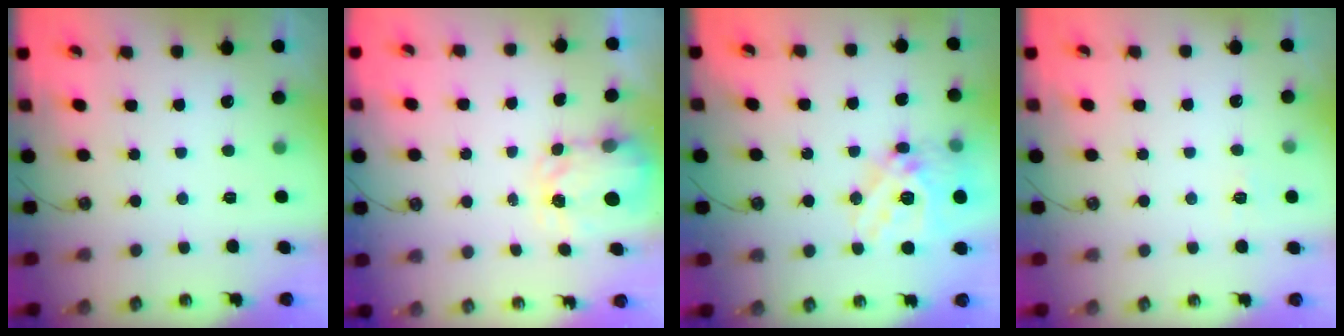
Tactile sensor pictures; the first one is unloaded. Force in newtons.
{"total": 3.8, "press": 3.7, "slide": 0.5}
{"total": 20.5, "press": 20.4, "slide": 2.4}
{"total": 5.1, "press": 5.1, "slide": 0.5}